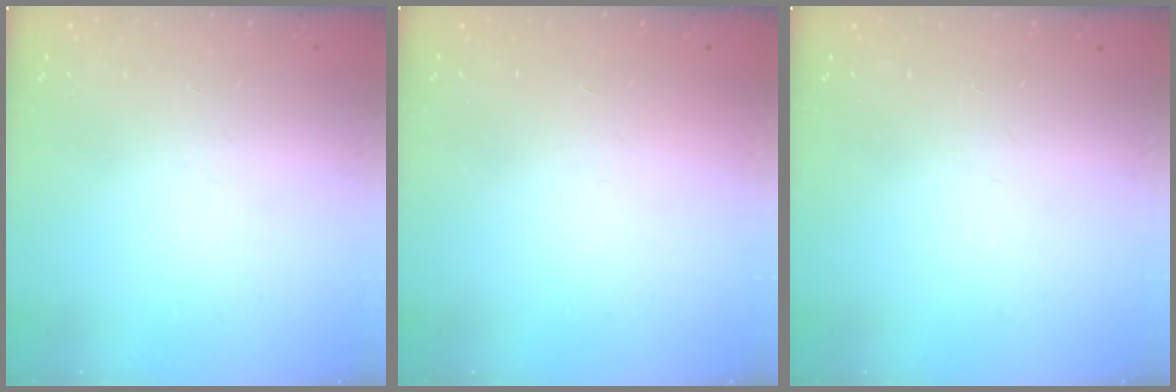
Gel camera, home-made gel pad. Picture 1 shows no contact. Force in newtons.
{"total": 1.5, "press": 1.5, "slide": 0.1}
{"total": 0.0}